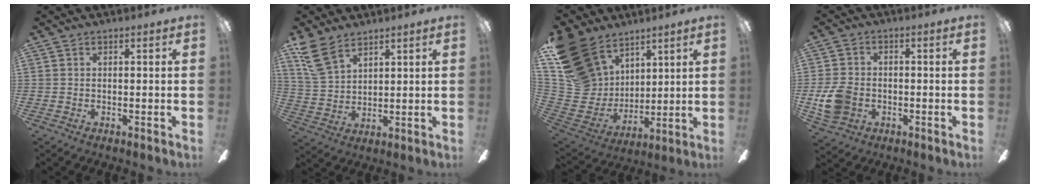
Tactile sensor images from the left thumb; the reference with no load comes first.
{"total": 10.1, "force": [7.5, 4.7, 4.8], "torque": [-0.113, -0.023, 0.144]}
{"total": 21.2, "force": [12.8, 14.3, 9.0], "torque": [-0.218, -0.070, 0.258]}
{"total": 9.0, "force": [-2.2, 7.0, 5.3], "torque": [-0.117, 0.014, -0.040]}